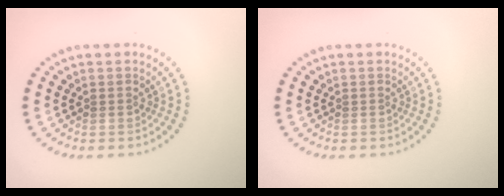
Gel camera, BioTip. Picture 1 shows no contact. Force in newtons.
{"total": 0.0}